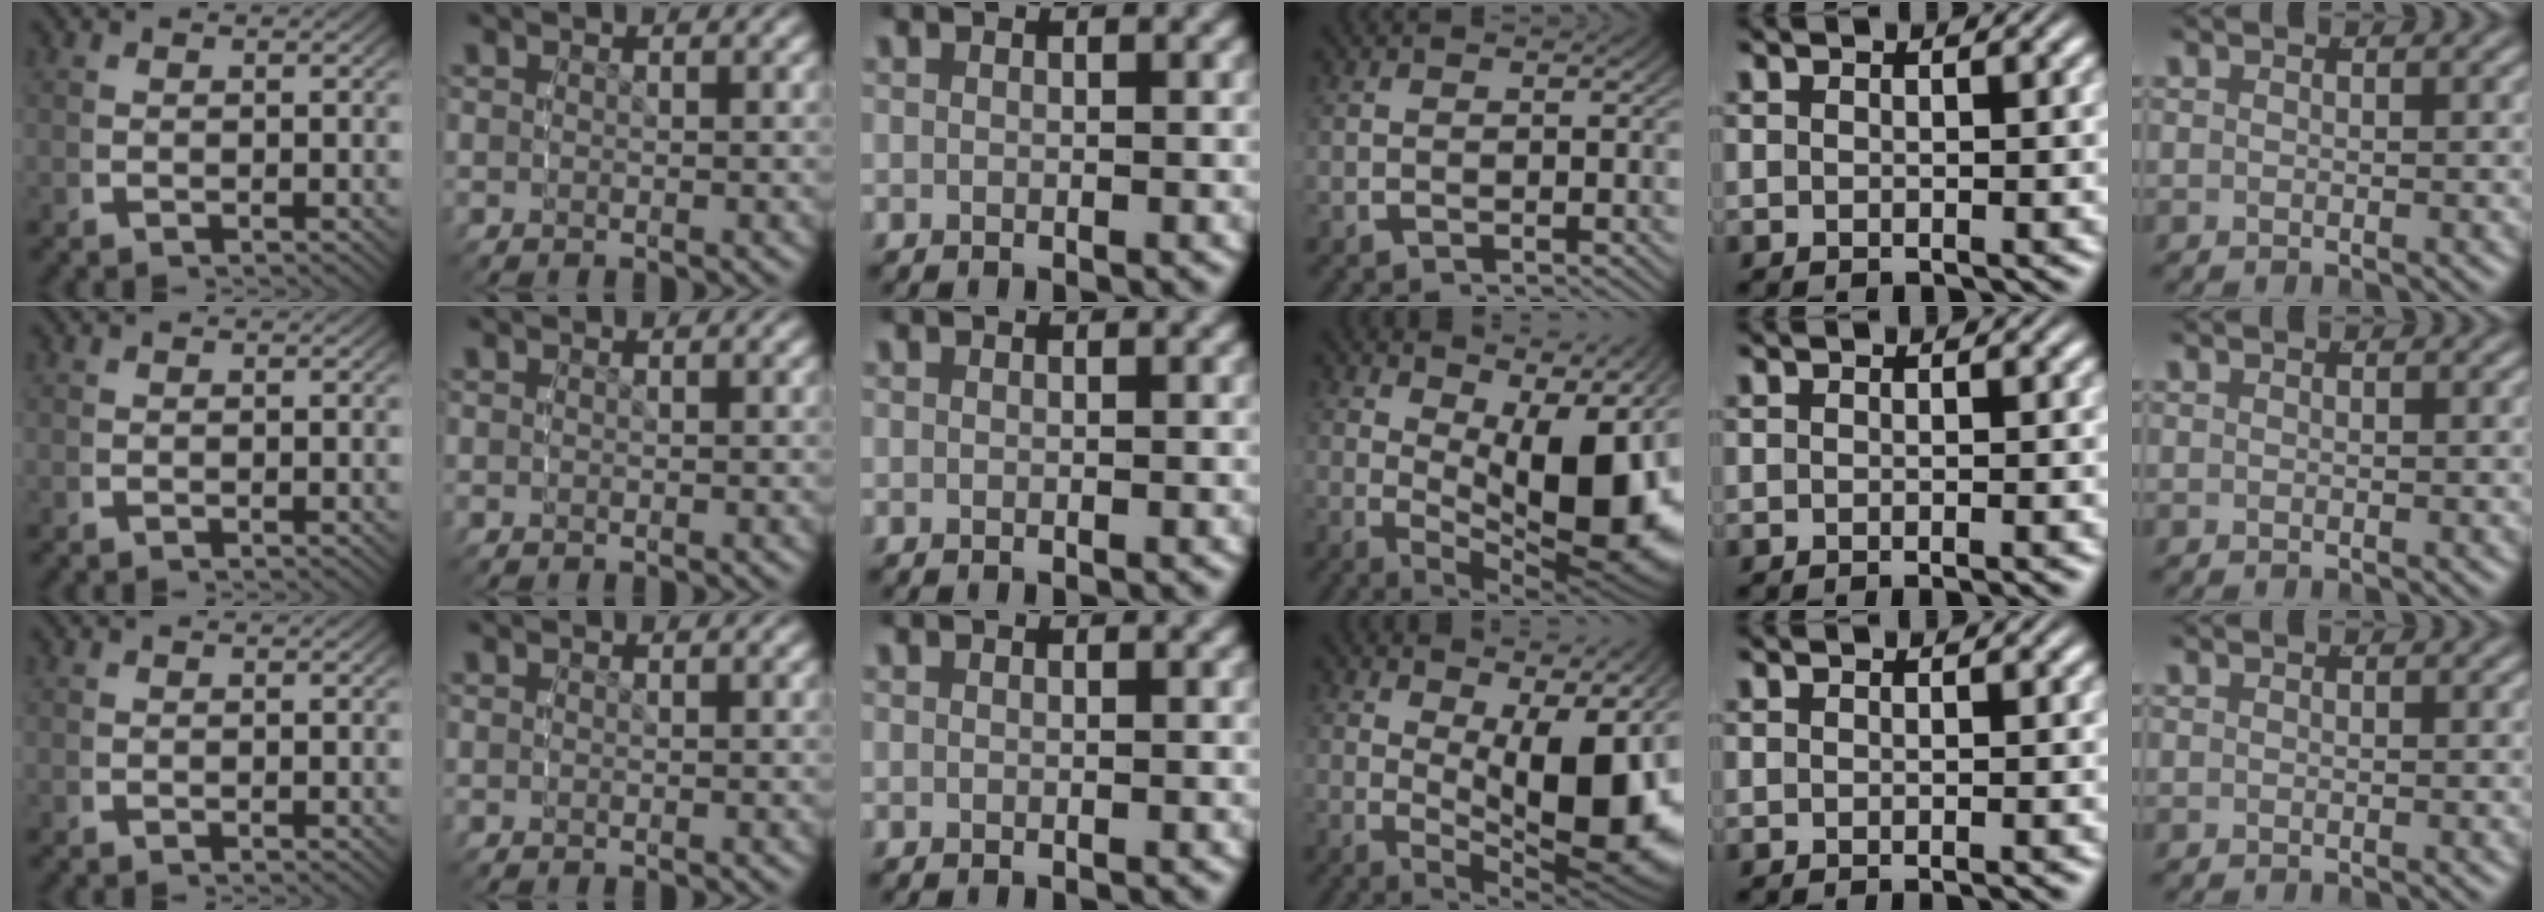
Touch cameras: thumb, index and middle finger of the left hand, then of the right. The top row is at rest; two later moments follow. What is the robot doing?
{"motion": "lift_and_place", "object": "toy banana"}